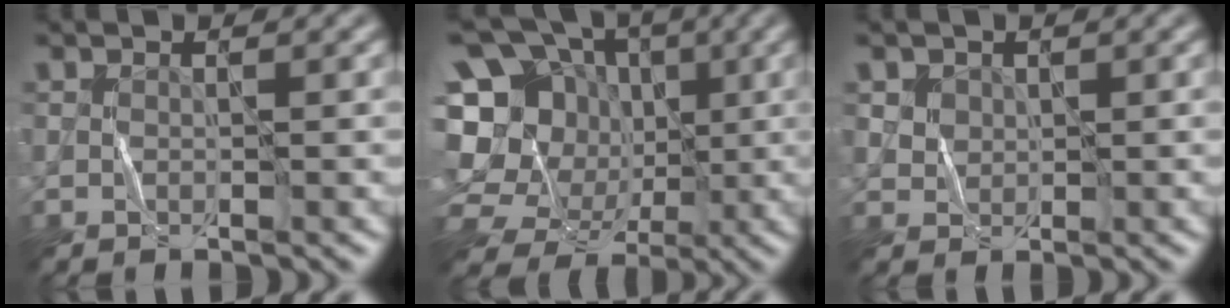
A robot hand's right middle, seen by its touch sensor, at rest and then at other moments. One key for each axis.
{"total": 17.7, "fx": 0.3, "fy": 15.5, "fz": 8.6, "tx": -0.195, "ty": 0.029, "tz": -0.006}
{"total": 2.5, "fx": 1.2, "fy": 1.9, "fz": 1.0, "tx": -0.034, "ty": -0.003, "tz": 0.039}